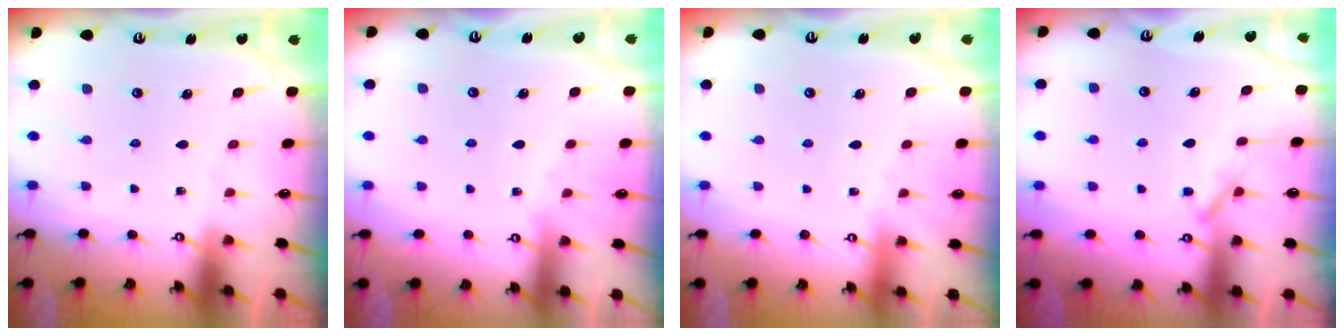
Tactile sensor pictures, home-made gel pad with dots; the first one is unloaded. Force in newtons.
{"total": 3.8, "press": 3.8, "slide": 0.7}
{"total": 0.7, "press": 0.6, "slide": 0.3}
{"total": 8.0, "press": 7.9, "slide": 0.7}